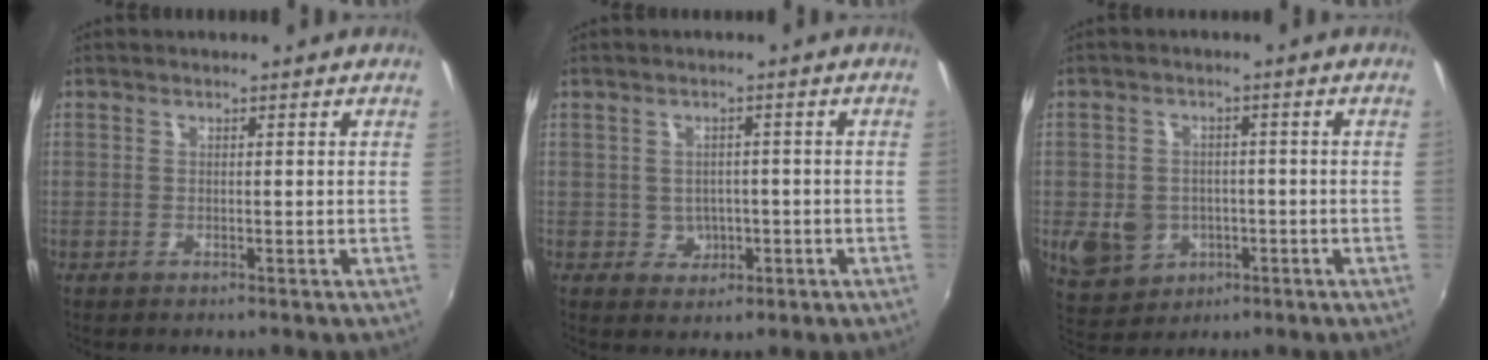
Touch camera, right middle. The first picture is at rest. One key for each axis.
{"total": 3.7, "fx": -0.6, "fy": 3.5, "fz": 0.8, "tx": -0.020, "ty": 0.007, "tz": 0.002}
{"total": 9.0, "fx": -2.3, "fy": 7.7, "fz": 4.0, "tx": -0.104, "ty": 0.001, "tz": -0.020}